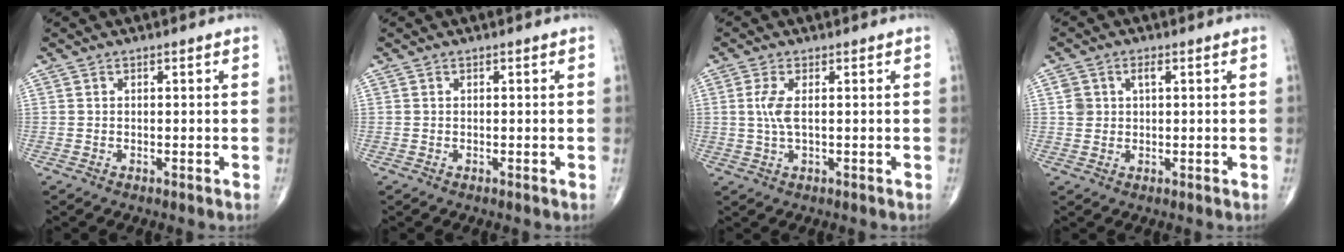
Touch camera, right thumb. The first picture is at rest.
{"total": 0.0}
{"total": 3.6, "force": [0.4, 1.1, 3.4], "torque": [-0.089, 0.000, 0.010]}
{"total": 3.2, "force": [1.0, 2.2, 2.2], "torque": [-0.036, 0.003, 0.020]}